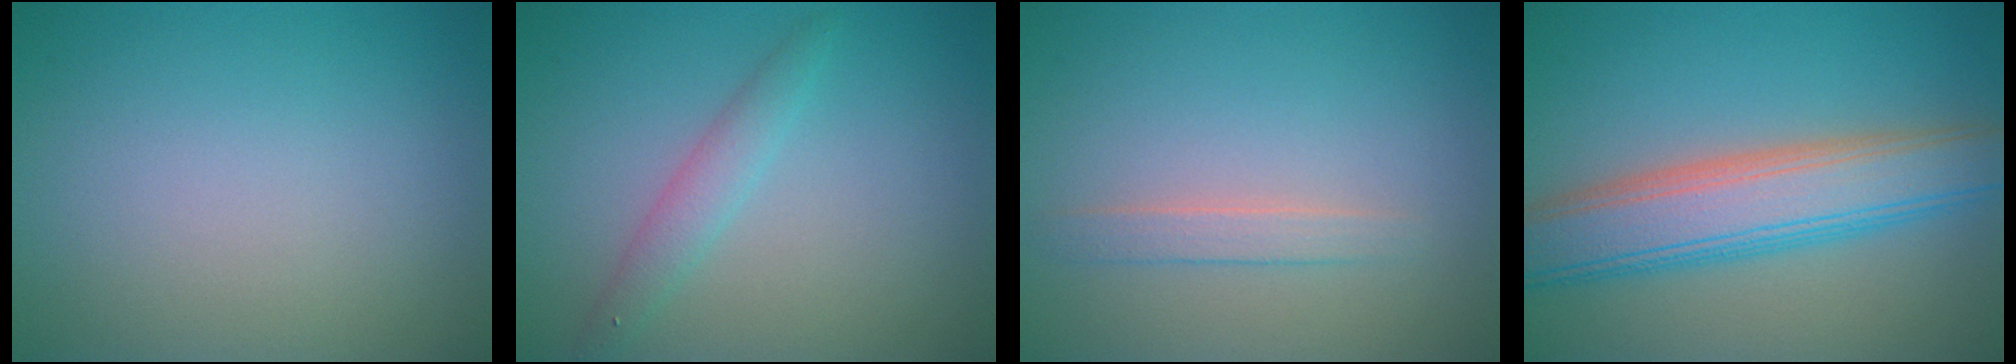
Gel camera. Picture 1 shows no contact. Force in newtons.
{"total": 1.9, "press": 1.9, "slide": 0.1}
{"total": 1.5, "press": 1.5, "slide": 0.1}
{"total": 7.4, "press": 7.4, "slide": 0.4}